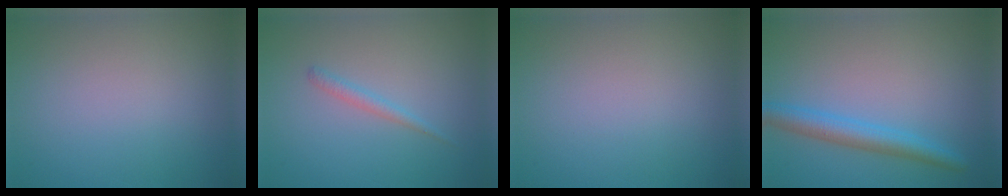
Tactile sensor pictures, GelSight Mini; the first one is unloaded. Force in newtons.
{"total": 1.2, "press": 1.2, "slide": 0.0}
{"total": 0.0}
{"total": 3.4, "press": 3.4, "slide": 0.1}